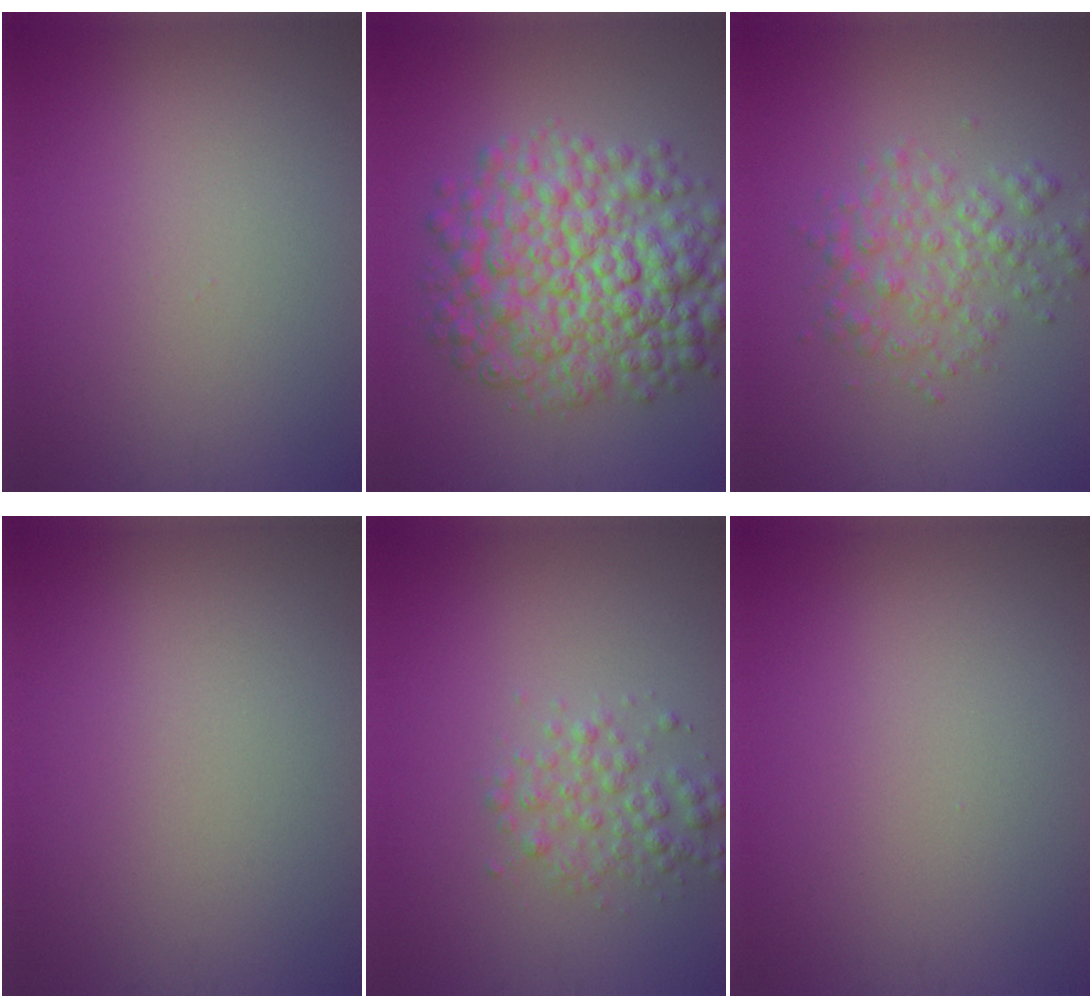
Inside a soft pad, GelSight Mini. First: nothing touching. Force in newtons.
{"total": 9.6, "press": 9.6, "slide": 0.1}
{"total": 3.3, "press": 3.3, "slide": 0.1}
{"total": 0.0}
{"total": 2.4, "press": 2.4, "slide": 0.0}
{"total": 0.0}